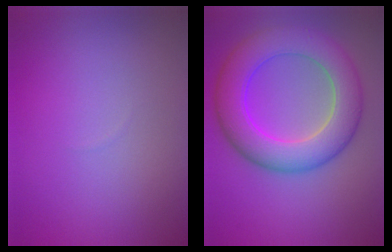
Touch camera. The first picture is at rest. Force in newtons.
{"total": 8.0, "press": 8.0, "slide": 0.1}